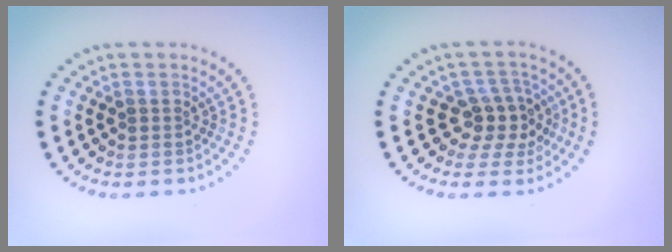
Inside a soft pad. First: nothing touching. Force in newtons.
{"total": 3.5, "press": 3.0, "slide": 1.7}